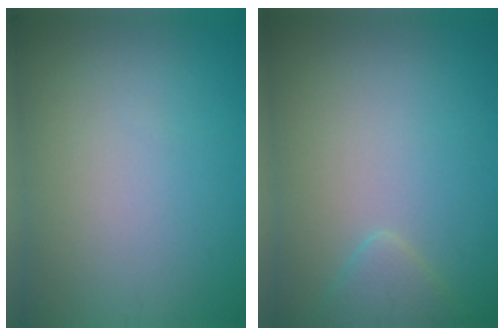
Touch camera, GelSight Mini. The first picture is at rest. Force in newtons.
{"total": 1.7, "press": 1.7, "slide": 0.1}